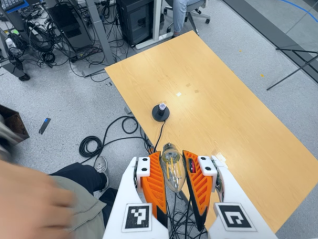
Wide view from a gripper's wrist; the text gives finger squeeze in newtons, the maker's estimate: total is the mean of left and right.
{"total": 21.3, "left": 24.0, "right": 18.6}